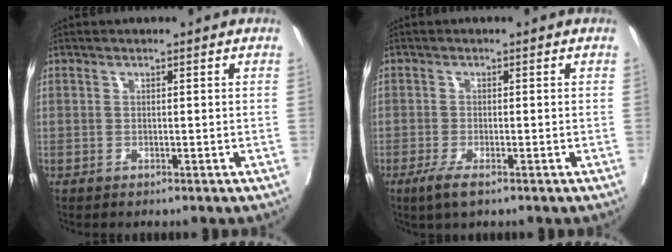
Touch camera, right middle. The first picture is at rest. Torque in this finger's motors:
{"motor_torque": [0.44, -0.34, 0.08, 0.02]}